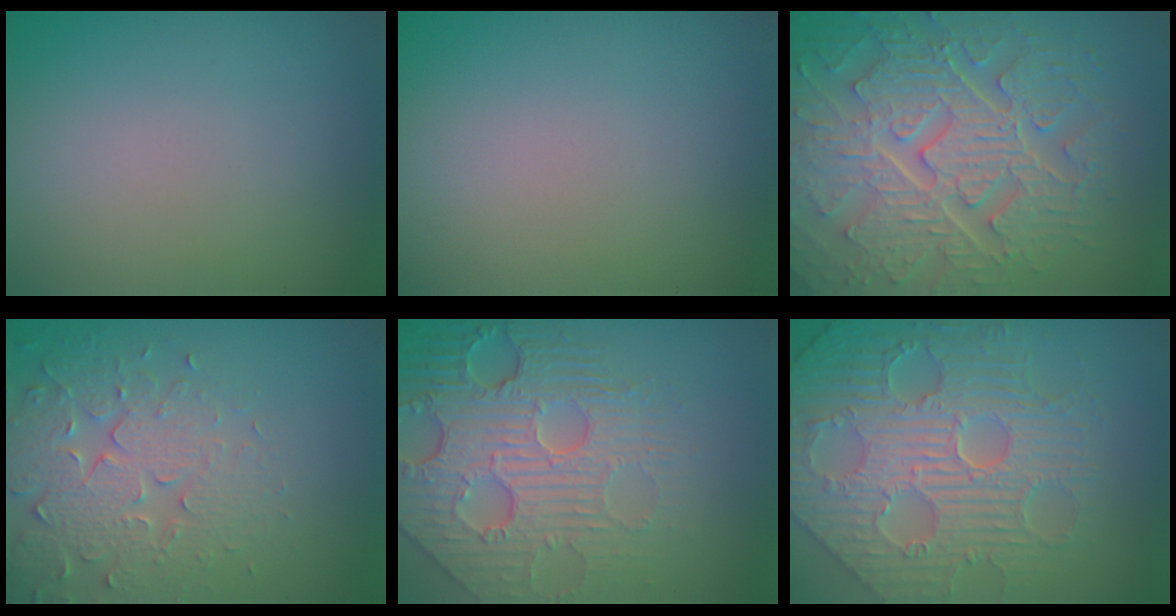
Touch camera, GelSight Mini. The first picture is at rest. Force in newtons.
{"total": 0.0}
{"total": 9.2, "press": 6.8, "slide": 6.2}
{"total": 4.6, "press": 4.5, "slide": 1.1}
{"total": 7.8, "press": 5.6, "slide": 5.4}
{"total": 6.8, "press": 5.9, "slide": 3.3}